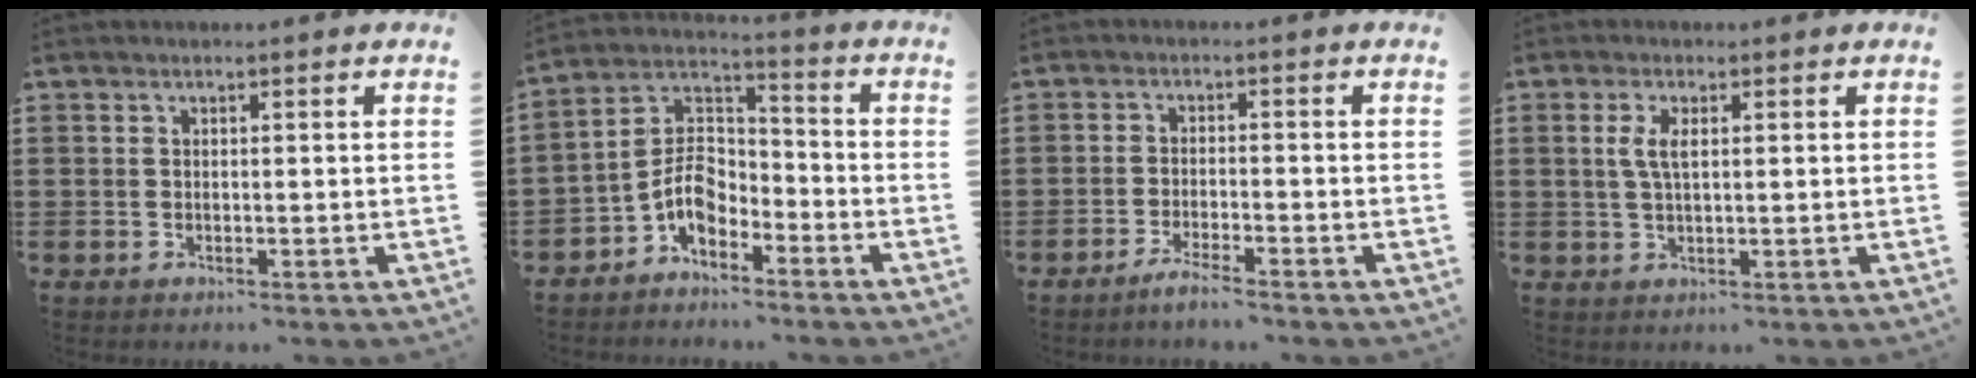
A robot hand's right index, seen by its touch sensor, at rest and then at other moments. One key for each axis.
{"total": 6.9, "fx": -3.7, "fy": 4.2, "fz": 4.0, "tx": -0.097, "ty": -0.002, "tz": -0.078}
{"total": 2.6, "fx": -2.4, "fy": -0.2, "fz": 1.1, "tx": -0.026, "ty": 0.001, "tz": -0.047}
{"total": 3.1, "fx": 0.7, "fy": 1.0, "fz": 2.9, "tx": -0.060, "ty": 0.007, "tz": 0.010}